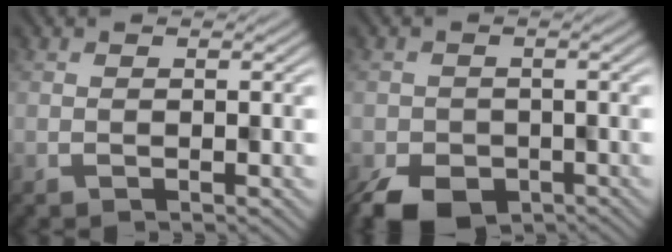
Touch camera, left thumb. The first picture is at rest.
{"total": 5.9, "force": [-3.9, 3.7, 2.6], "torque": [-0.050, -0.024, -0.056]}